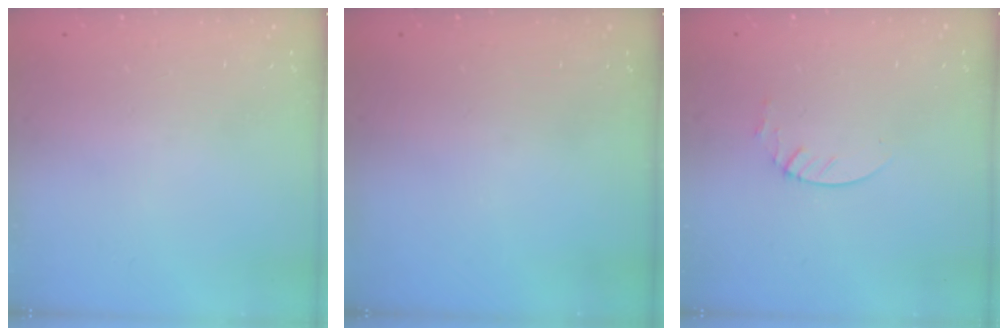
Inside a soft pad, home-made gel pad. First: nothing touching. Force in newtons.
{"total": 0.0}
{"total": 1.9, "press": 1.9, "slide": 0.2}